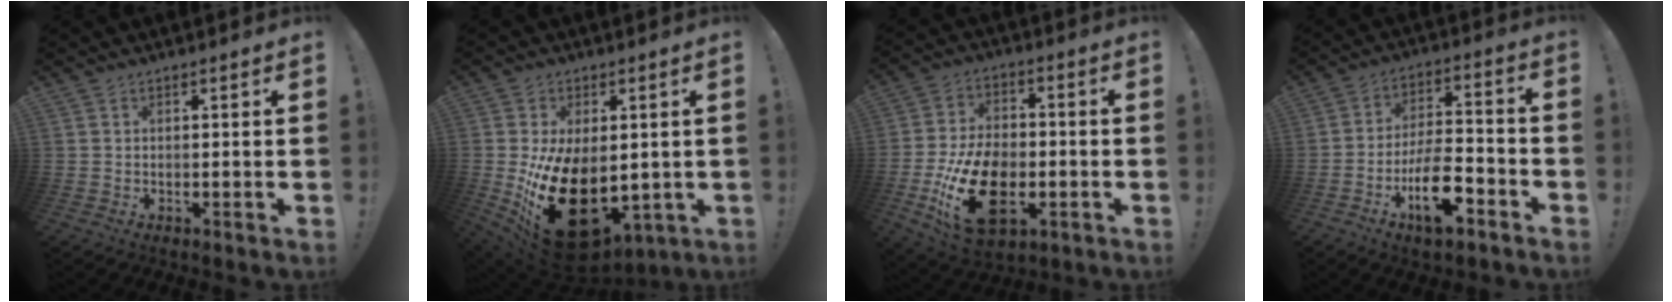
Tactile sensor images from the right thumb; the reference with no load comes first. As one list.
[{"total": 24.8, "force": [-5.5, 15.2, 18.8], "torque": [-0.329, 0.016, -0.065]}, {"total": 20.9, "force": [-6.3, 12.8, 15.3], "torque": [-0.285, 0.033, -0.098]}, {"total": 15.8, "force": [-7.7, 6.8, 12.0], "torque": [-0.205, 0.050, -0.122]}]